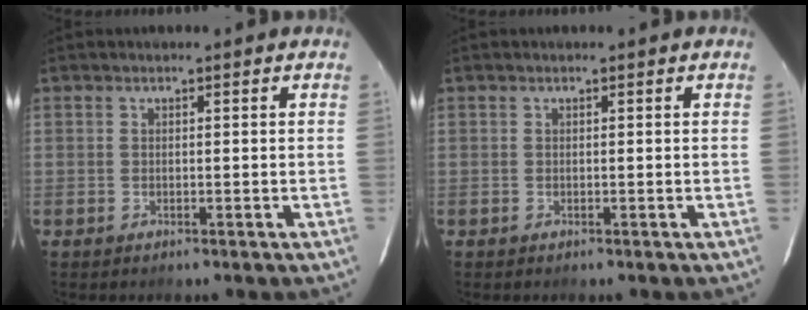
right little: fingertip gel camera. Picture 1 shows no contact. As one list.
[{"total": 0.0}]